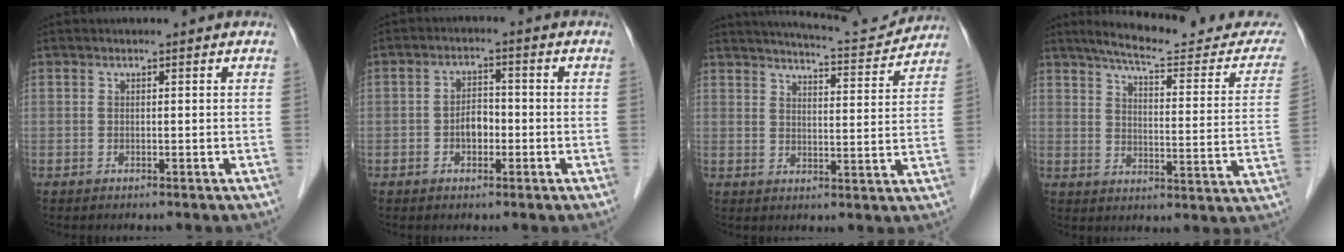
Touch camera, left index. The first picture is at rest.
{"total": 3.6, "force": [-1.6, 2.0, 2.4], "torque": [-0.043, 0.006, -0.030]}
{"total": 11.0, "force": [10.7, 0.6, 2.7], "torque": [-0.042, -0.005, 0.137]}
{"total": 18.8, "force": [17.0, 2.7, 7.6], "torque": [-0.094, -0.042, 0.203]}